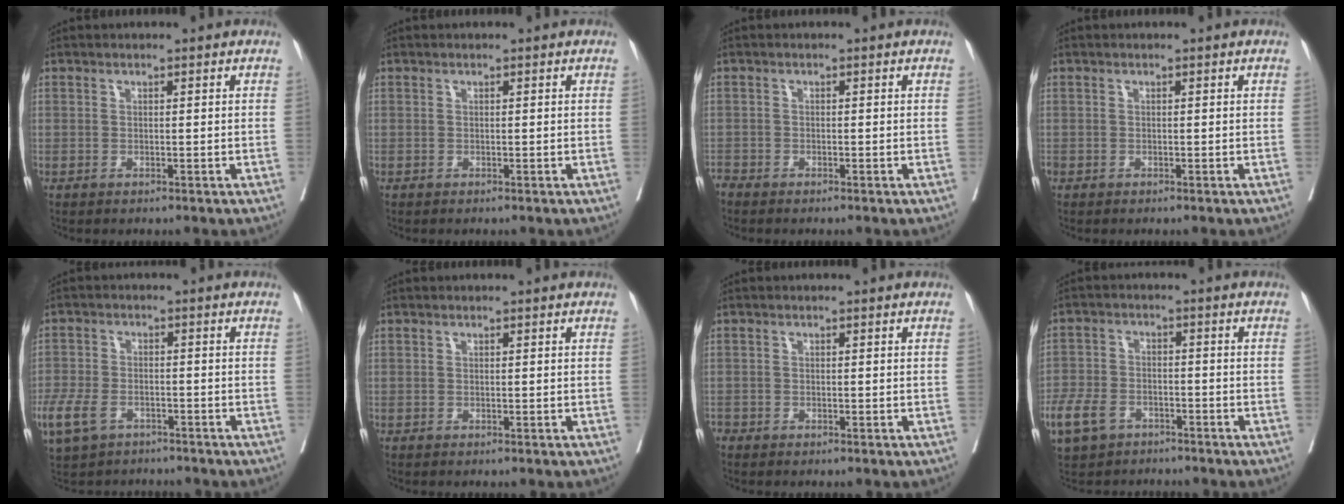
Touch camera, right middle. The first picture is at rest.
{"total": 0.0}
{"total": 1.1, "force": [-1.0, 0.1, -0.1], "torque": [0.005, -0.003, -0.021]}
{"total": 0.6, "force": [-0.4, 0.5, 0.2], "torque": [-0.006, 0.002, -0.008]}
{"total": 12.0, "force": [-7.7, 6.8, 6.2], "torque": [-0.166, -0.005, -0.121]}
{"total": 0.0}
{"total": 1.0, "force": [-0.8, 0.6, 0.0], "torque": [-0.002, 0.001, -0.016]}
{"total": 8.4, "force": [-5.5, 5.0, 3.9], "torque": [-0.099, -0.002, -0.098]}